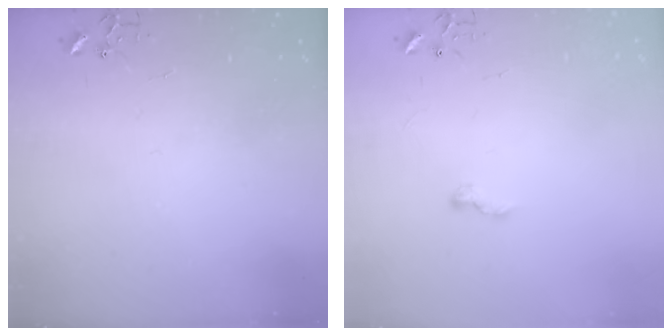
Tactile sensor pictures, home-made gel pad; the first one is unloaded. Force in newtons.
{"total": 5.7, "press": 5.6, "slide": 0.7}